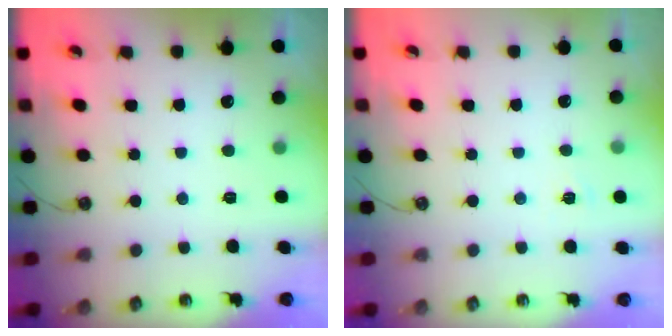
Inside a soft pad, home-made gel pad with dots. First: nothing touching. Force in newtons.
{"total": 3.0, "press": 2.9, "slide": 0.4}